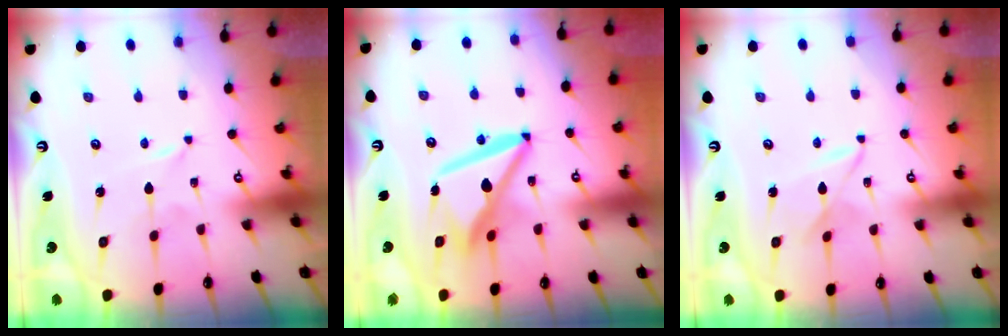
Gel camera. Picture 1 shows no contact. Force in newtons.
{"total": 13.0, "press": 12.9, "slide": 1.7}
{"total": 5.3, "press": 5.3, "slide": 0.5}